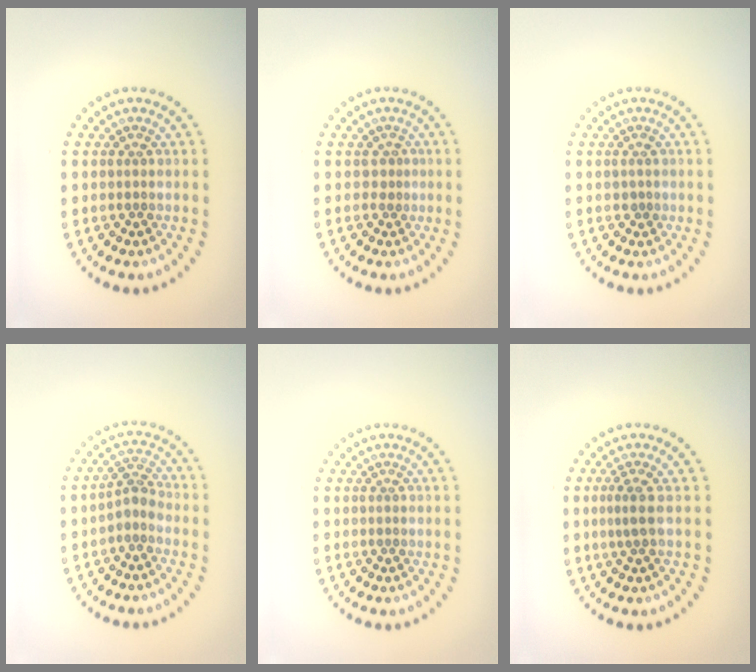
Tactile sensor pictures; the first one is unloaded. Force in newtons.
{"total": 0.9, "press": 0.3, "slide": 0.9}
{"total": 0.6, "press": 0.6, "slide": 0.3}
{"total": 2.0, "press": 1.5, "slide": 1.4}
{"total": 0.0}
{"total": 1.7, "press": 1.3, "slide": 1.1}